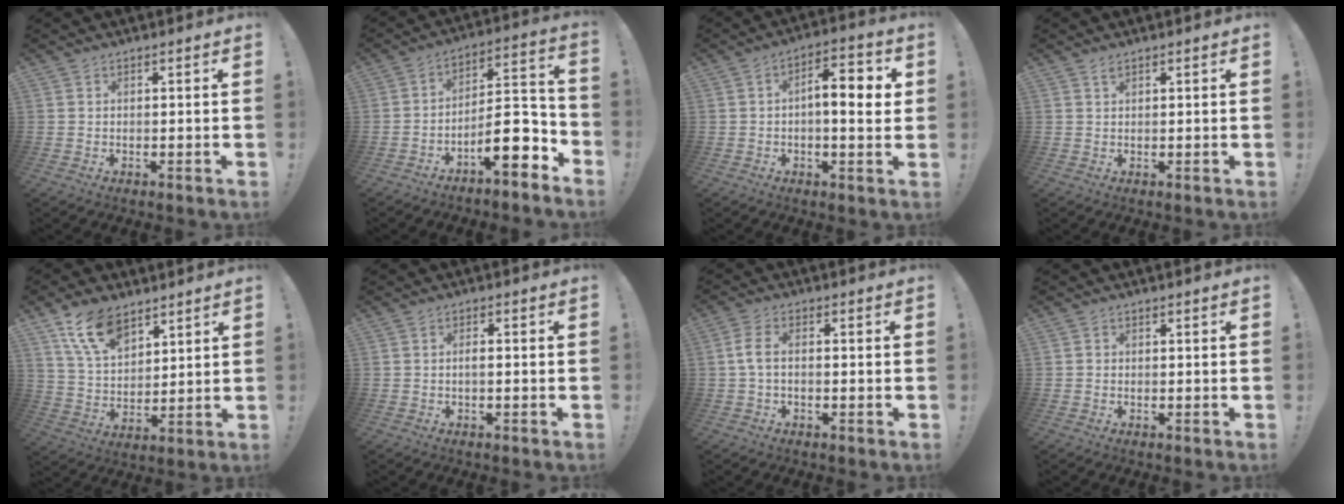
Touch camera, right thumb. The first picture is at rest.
{"total": 14.2, "force": [-7.0, 5.1, 11.2], "torque": [-0.158, 0.033, -0.112]}
{"total": 9.6, "force": [0.7, 3.8, 8.8], "torque": [-0.131, 0.009, 0.005]}
{"total": 1.0, "force": [0.8, 0.4, 0.6], "torque": [-0.011, -0.001, 0.014]}
{"total": 12.7, "force": [8.6, 6.5, 6.7], "torque": [-0.131, -0.036, 0.166]}
{"total": 1.8, "force": [-0.5, 0.4, 1.7], "torque": [-0.034, 0.006, -0.010]}
{"total": 4.7, "force": [-0.5, 2.0, 4.2], "torque": [-0.089, 0.004, -0.009]}
{"total": 0.6, "force": [-0.2, 0.5, 0.0], "torque": [-0.008, 0.004, -0.002]}